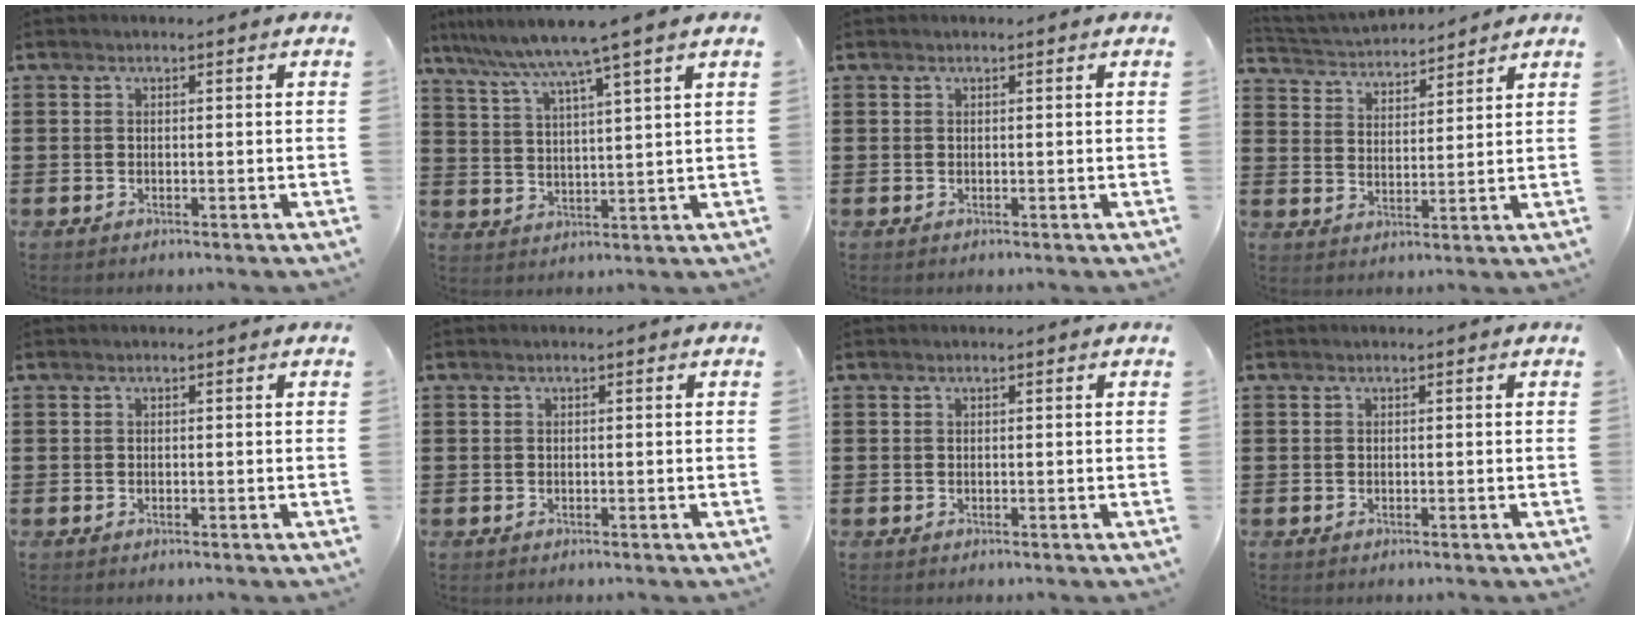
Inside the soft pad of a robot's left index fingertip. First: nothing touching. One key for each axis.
{"total": 6.8, "fx": 5.4, "fy": -1.1, "fz": 3.9, "tx": -0.096, "ty": -0.034, "tz": 0.086}
{"total": 0.0}
{"total": 3.6, "fx": 3.5, "fy": 0.5, "fz": -0.2, "tx": -0.016, "ty": -0.020, "tz": 0.060}
{"total": 0.0}
{"total": 0.0}
{"total": 0.0}
{"total": 0.0}